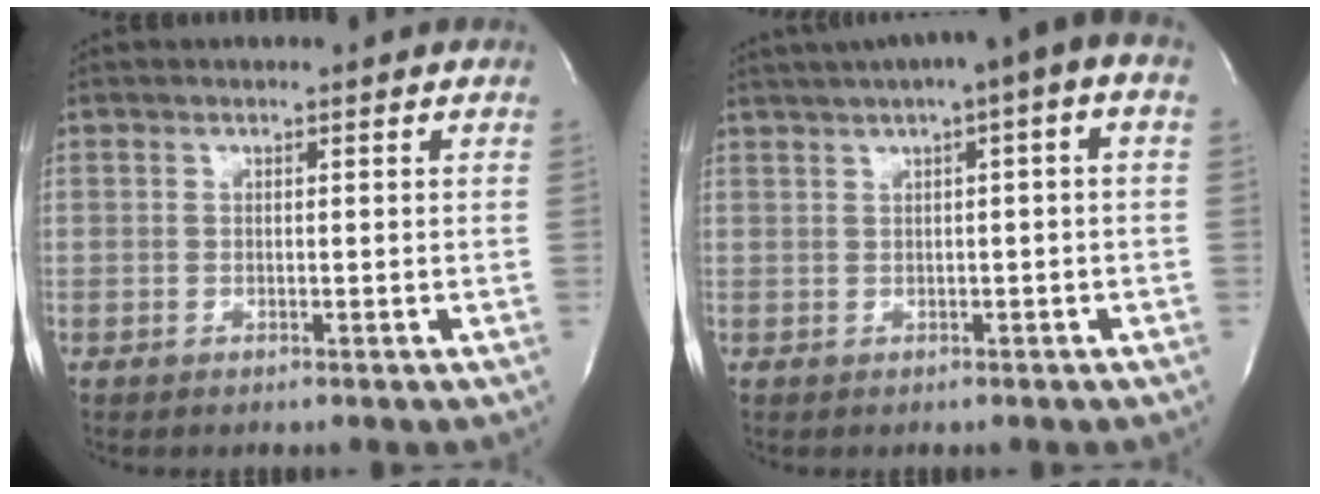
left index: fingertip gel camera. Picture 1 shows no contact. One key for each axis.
{"total": 8.2, "fx": 3.4, "fy": 1.0, "fz": 7.4, "tx": -0.114, "ty": 0.037, "tz": 0.045}